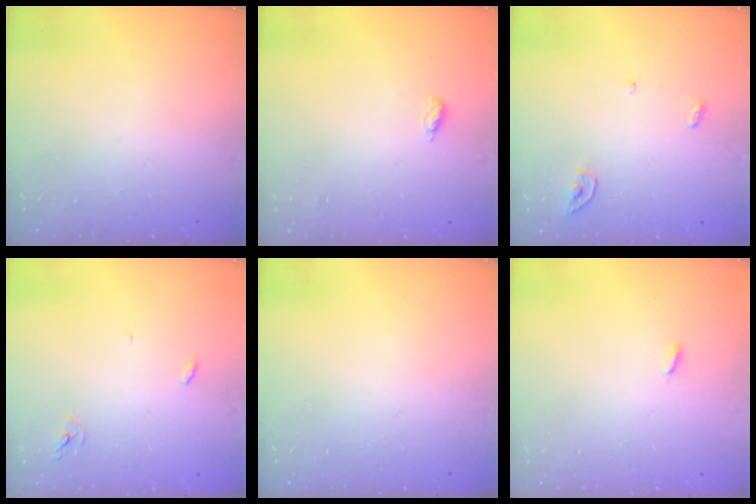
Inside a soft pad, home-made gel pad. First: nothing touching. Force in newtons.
{"total": 4.0, "press": 3.9, "slide": 1.1}
{"total": 3.7, "press": 3.7, "slide": 0.3}
{"total": 2.9, "press": 2.9, "slide": 0.2}
{"total": 0.0}
{"total": 2.9, "press": 2.9, "slide": 0.2}